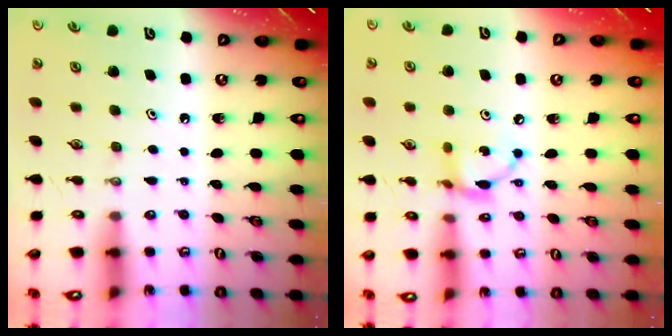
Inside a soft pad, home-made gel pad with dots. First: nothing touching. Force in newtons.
{"total": 8.2, "press": 8.2, "slide": 0.3}